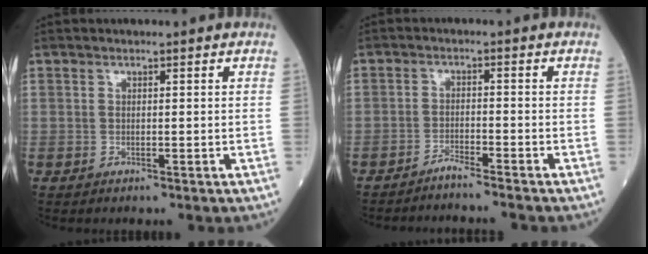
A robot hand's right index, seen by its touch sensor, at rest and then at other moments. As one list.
[{"total": 3.2, "force": [-3.0, -1.0, 0.6], "torque": [-0.007, -0.006, -0.052]}]